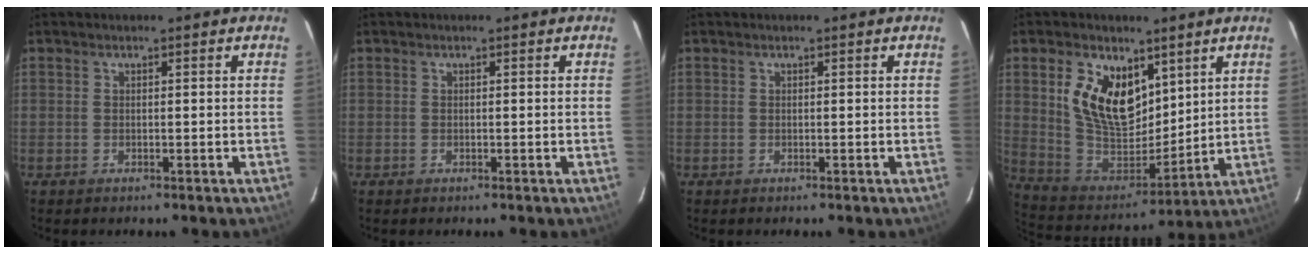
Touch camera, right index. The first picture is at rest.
{"total": 0.0}
{"total": 0.0}
{"total": 15.3, "force": [6.8, 9.2, 10.2], "torque": [-0.198, 0.004, 0.146]}